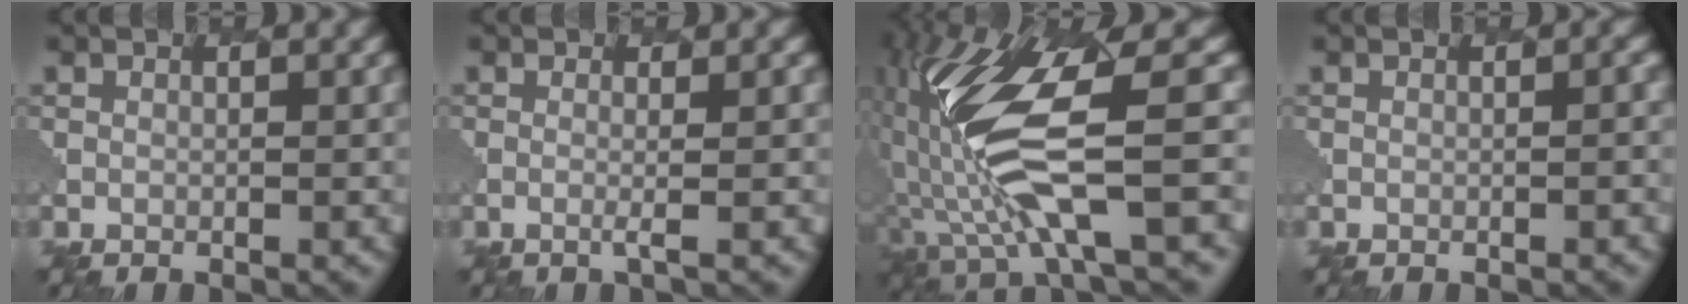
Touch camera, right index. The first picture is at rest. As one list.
[{"total": 1.8, "force": [0.8, -1.6, -0.2], "torque": [-0.003, 0.015, -0.009]}, {"total": 8.1, "force": [0.3, 2.2, 7.8], "torque": [-0.197, 0.012, -0.020]}, {"total": 1.1, "force": [-0.4, 0.4, 0.9], "torque": [-0.004, 0.001, 0.003]}]